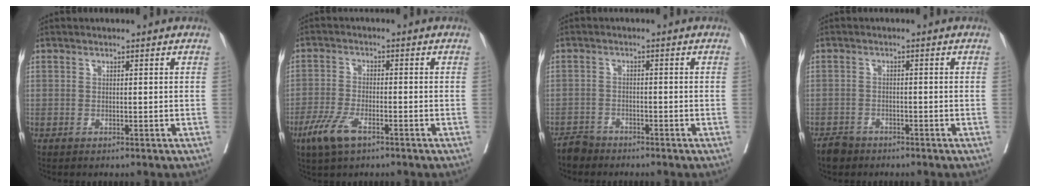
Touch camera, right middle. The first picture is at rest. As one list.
[{"total": 5.9, "force": [-3.5, 1.8, 4.4], "torque": [-0.097, -0.009, -0.065]}, {"total": 2.6, "force": [-2.4, 0.9, 0.0], "torque": [-0.003, -0.002, -0.045]}, {"total": 2.7, "force": [-2.3, 1.4, 0.5], "torque": [-0.016, 0.002, -0.038]}]